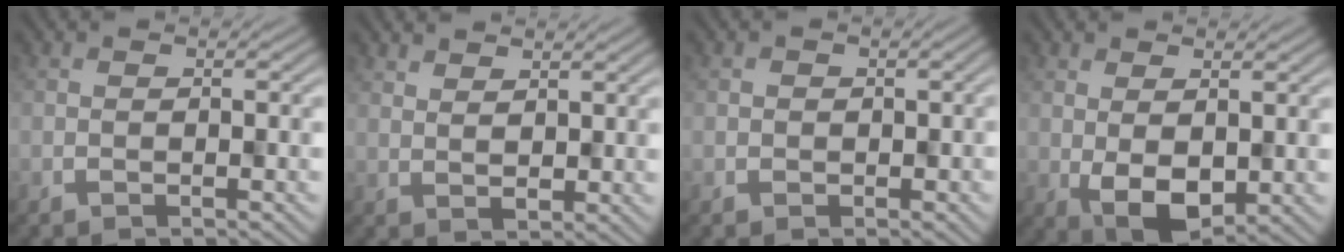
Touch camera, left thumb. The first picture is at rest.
{"total": 2.4, "force": [2.4, 0.3, 0.3], "torque": [-0.009, -0.002, 0.045]}
{"total": 1.4, "force": [-0.3, 1.3, 0.3], "torque": [0.000, -0.007, -0.005]}
{"total": 5.7, "force": [0.2, 3.1, 4.8], "torque": [-0.088, -0.018, 0.009]}